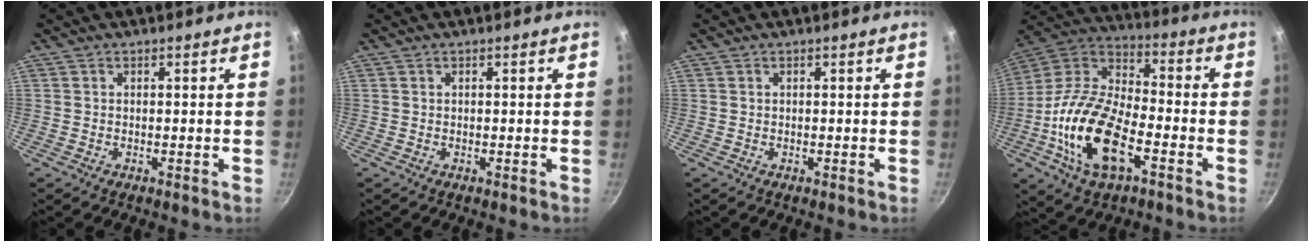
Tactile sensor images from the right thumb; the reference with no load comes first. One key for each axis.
{"total": 0.0}
{"total": 0.0}
{"total": 20.8, "fx": -7.0, "fy": 10.2, "fz": 16.6, "tx": -0.307, "ty": 0.033, "tz": -0.149}